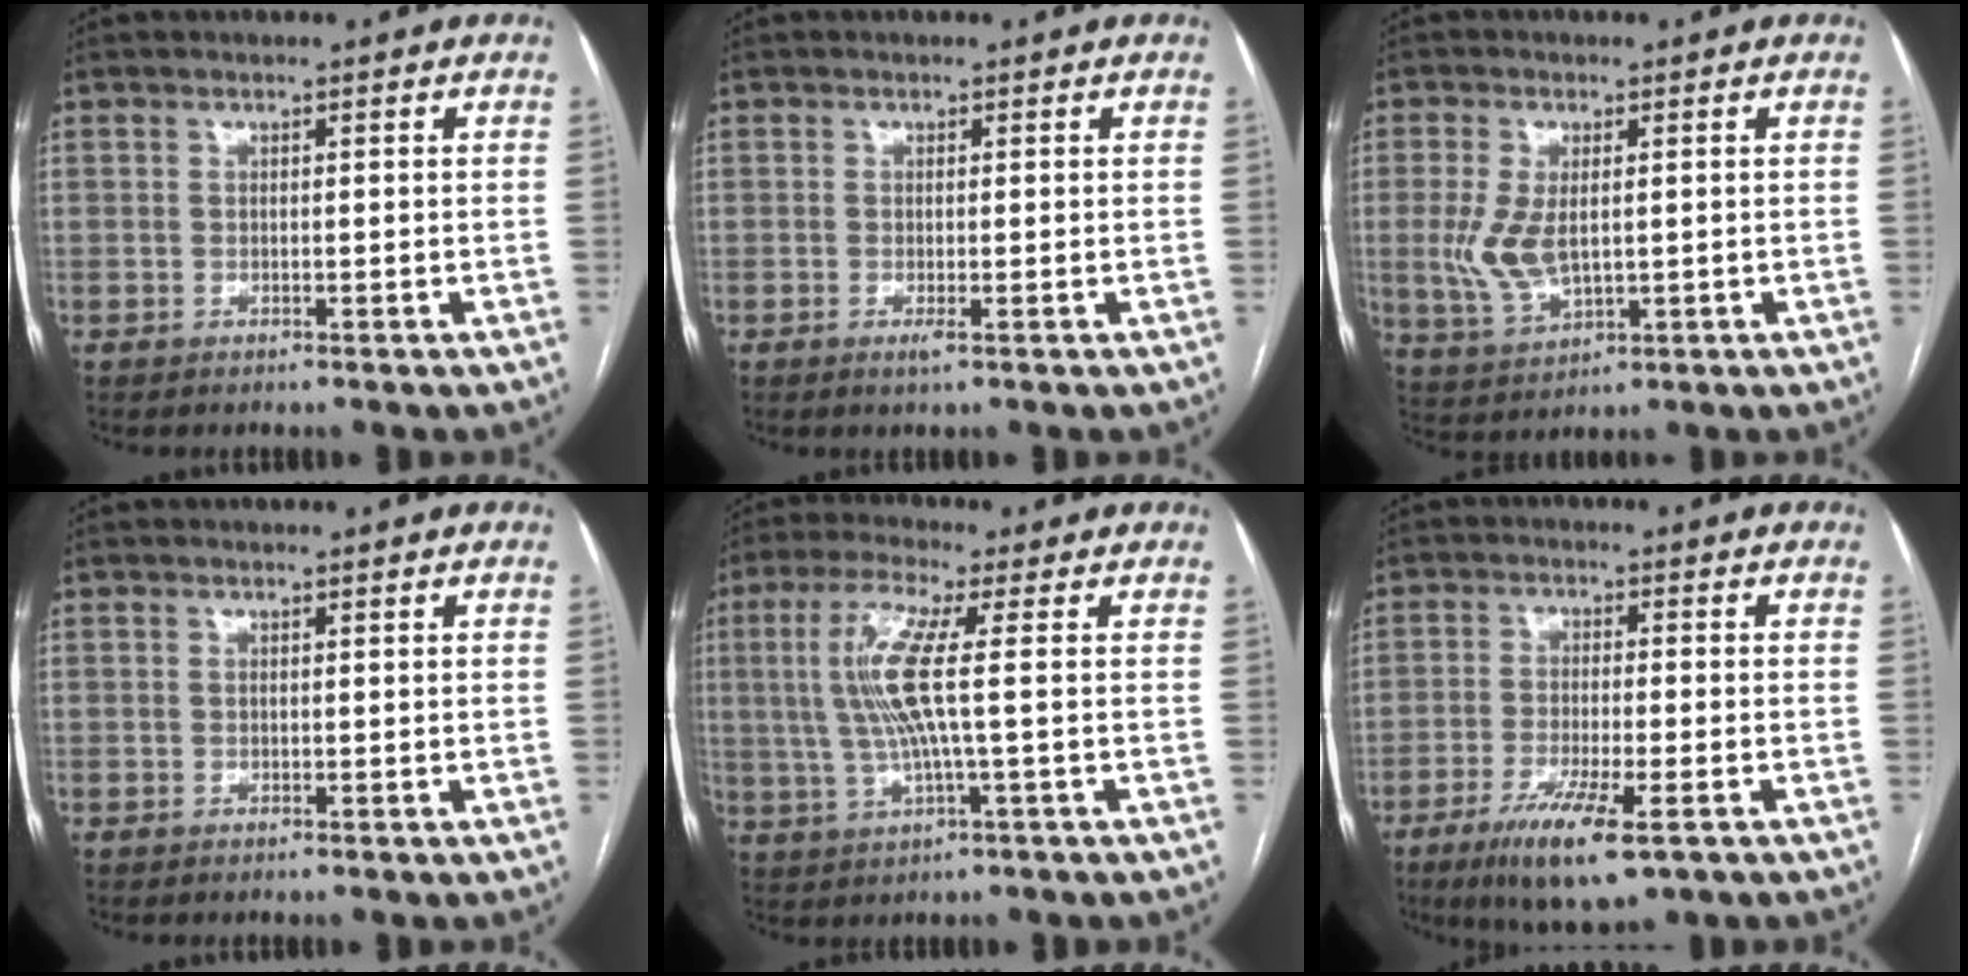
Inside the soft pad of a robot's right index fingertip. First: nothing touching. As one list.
[{"total": 1.3, "force": [-0.5, 0.0, 1.1], "torque": [-0.019, -0.004, -0.008]}, {"total": 7.2, "force": [0.2, 3.4, 6.4], "torque": [-0.145, -0.003, 0.012]}, {"total": 0.0}, {"total": 9.2, "force": [1.0, 0.1, 9.2], "torque": [-0.204, 0.007, 0.018]}, {"total": 10.0, "force": [-5.7, 1.6, 8.1], "torque": [-0.146, -0.024, -0.093]}]